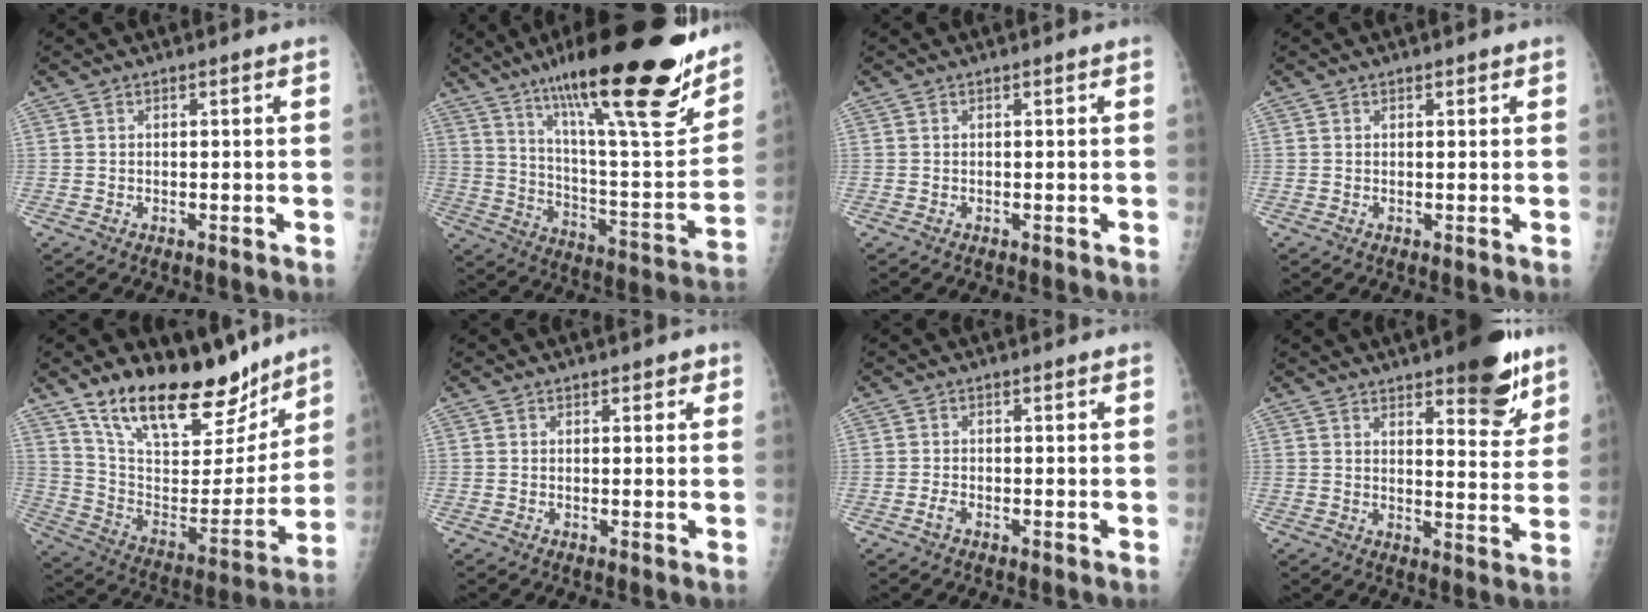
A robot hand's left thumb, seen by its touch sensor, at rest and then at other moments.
{"total": 32.2, "force": [21.2, 6.5, 23.3], "torque": [-0.336, -0.069, 0.331]}
{"total": 0.0}
{"total": 0.8, "force": [0.6, 0.5, 0.3], "torque": [0.004, -0.003, 0.004]}
{"total": 24.7, "force": [18.2, 10.1, 13.4], "torque": [-0.175, -0.082, 0.306]}
{"total": 1.7, "force": [0.9, 1.1, 0.7], "torque": [0.010, -0.002, 0.006]}
{"total": 1.1, "force": [-0.7, 0.5, 0.8], "torque": [-0.017, -0.001, -0.016]}
{"total": 13.0, "force": [8.3, 4.5, 9.0], "torque": [-0.079, -0.047, 0.111]}